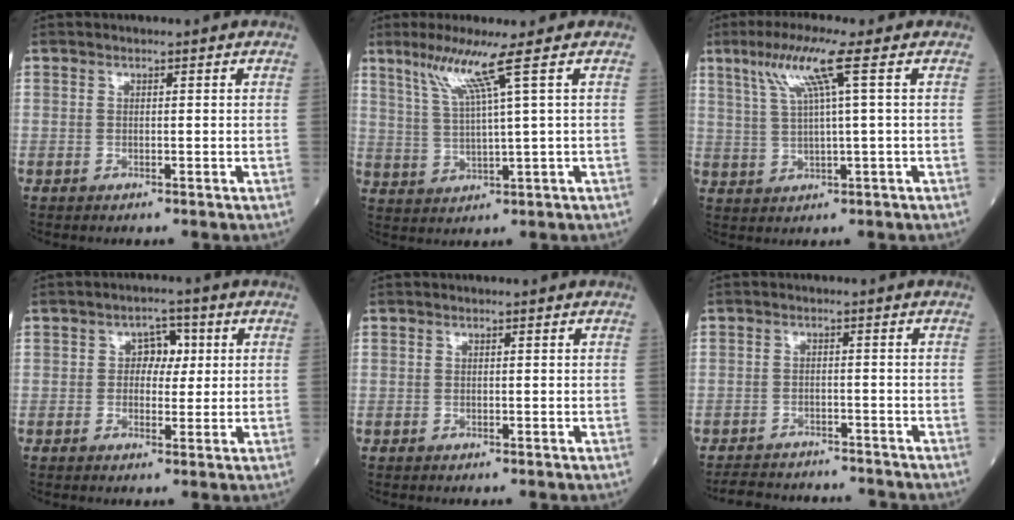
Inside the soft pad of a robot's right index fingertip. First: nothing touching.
{"total": 6.7, "force": [3.7, -1.9, 5.2], "torque": [-0.109, -0.003, 0.081]}
{"total": 7.1, "force": [3.3, -1.1, 6.2], "torque": [-0.126, 0.012, 0.068]}
{"total": 3.7, "force": [0.8, 2.5, 2.6], "torque": [-0.032, 0.012, 0.011]}
{"total": 0.0}
{"total": 8.9, "force": [-8.5, 2.3, 1.7], "torque": [-0.028, 0.007, -0.114]}